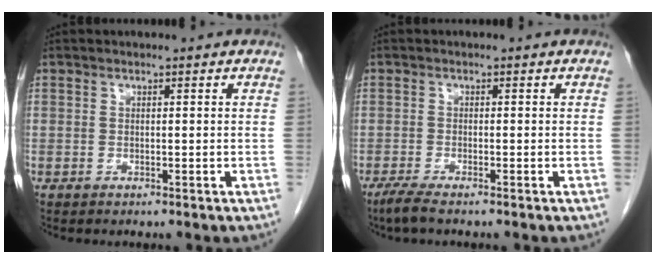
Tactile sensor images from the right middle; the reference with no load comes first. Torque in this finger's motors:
{"motor_torque": [0.60, -0.07, 0.03, 0.04]}